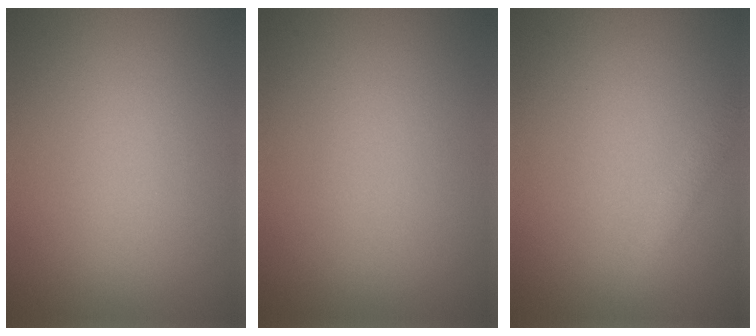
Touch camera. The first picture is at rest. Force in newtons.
{"total": 0.0}
{"total": 1.5, "press": 1.5, "slide": 0.1}